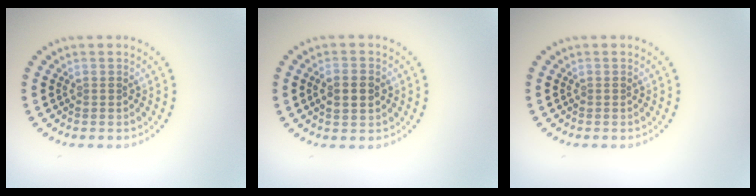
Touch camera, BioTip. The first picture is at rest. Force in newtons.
{"total": 2.5, "press": 2.5, "slide": 0.2}
{"total": 0.0}